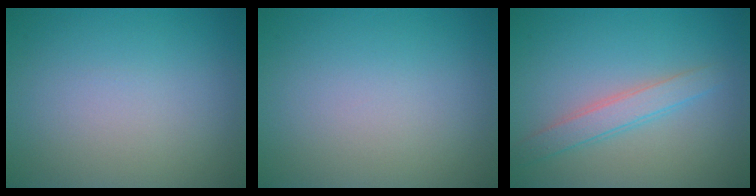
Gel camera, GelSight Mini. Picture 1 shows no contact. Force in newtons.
{"total": 0.0}
{"total": 2.4, "press": 2.4, "slide": 0.0}